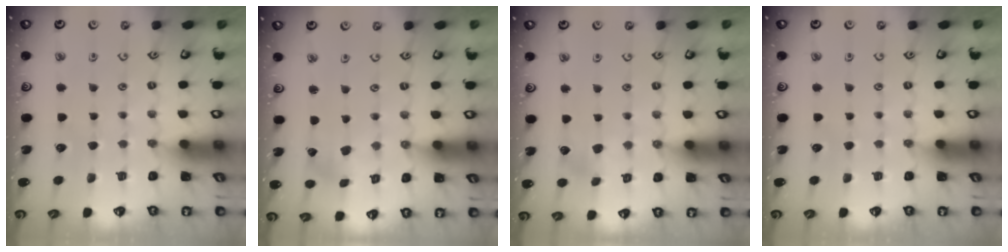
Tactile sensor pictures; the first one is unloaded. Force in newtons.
{"total": 1.5, "press": 1.5, "slide": 0.3}
{"total": 3.5, "press": 3.5, "slide": 0.4}
{"total": 0.0}